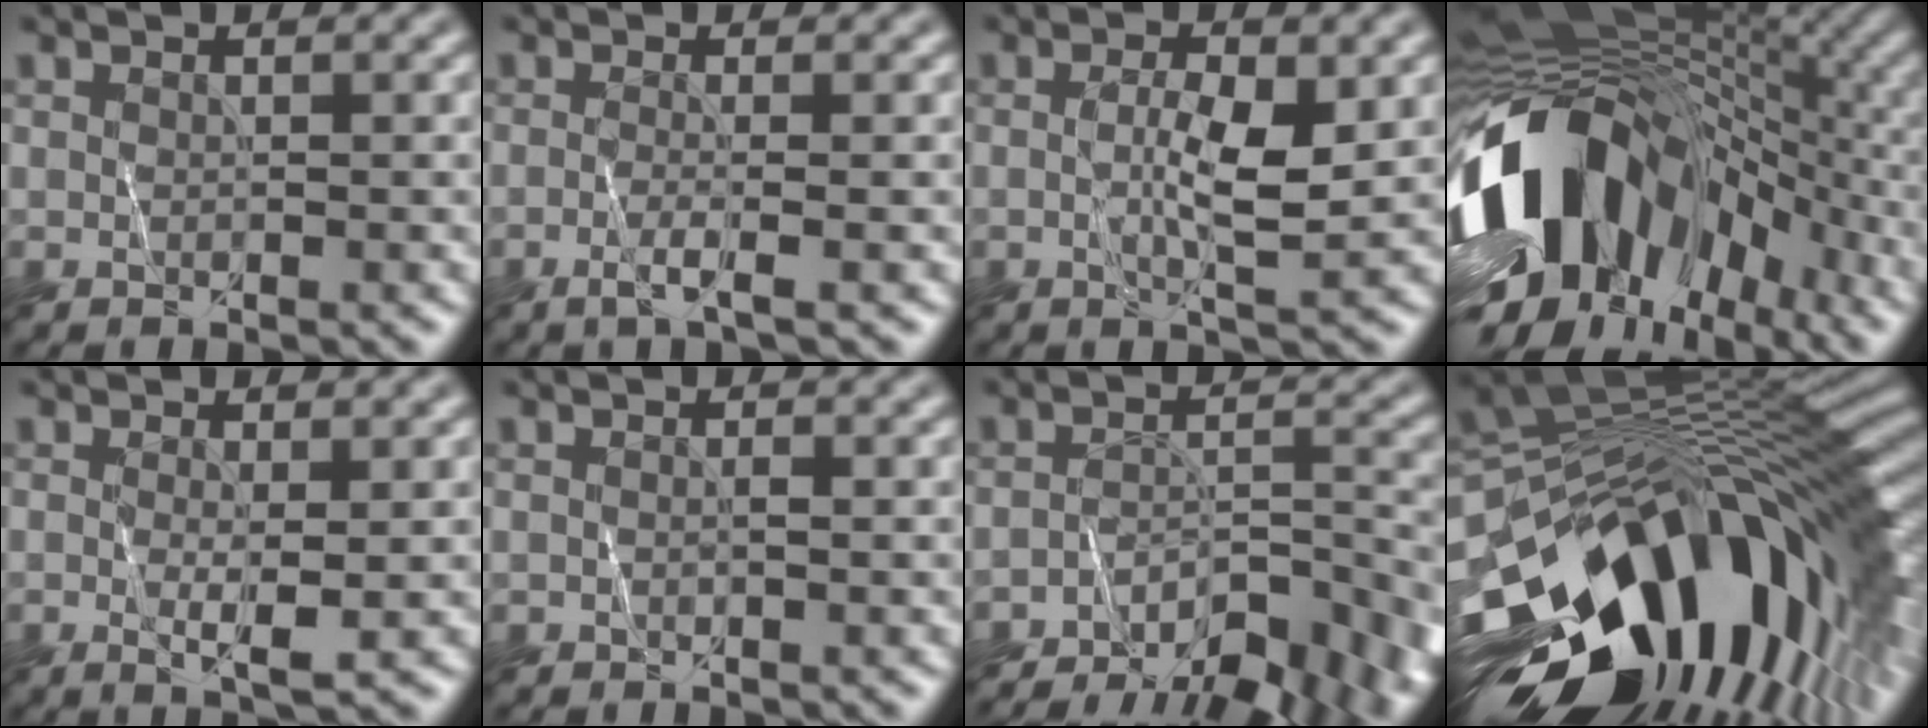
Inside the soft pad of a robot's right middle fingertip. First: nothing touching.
{"total": 1.7, "force": [-0.7, 0.2, 1.5], "torque": [-0.022, 0.008, -0.022]}
{"total": 3.6, "force": [0.0, 0.6, 3.6], "torque": [-0.067, 0.003, 0.000]}
{"total": 16.4, "force": [-3.7, 10.7, 11.8], "torque": [-0.227, 0.000, -0.068]}
{"total": 1.9, "force": [0.0, 0.3, 1.9], "torque": [-0.037, -0.005, 0.003]}
{"total": 0.0}
{"total": 11.1, "force": [-9.2, 3.4, 5.2], "torque": [-0.070, -0.011, -0.116]}
{"total": 17.6, "force": [-5.1, 9.5, 13.9], "torque": [-0.234, 0.003, -0.095]}